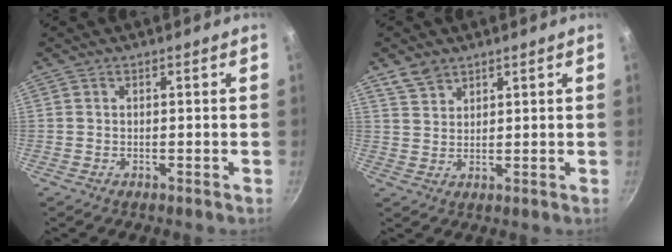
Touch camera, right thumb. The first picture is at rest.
{"total": 4.2, "force": [3.1, 2.4, 1.3], "torque": [-0.017, -0.007, 0.065]}